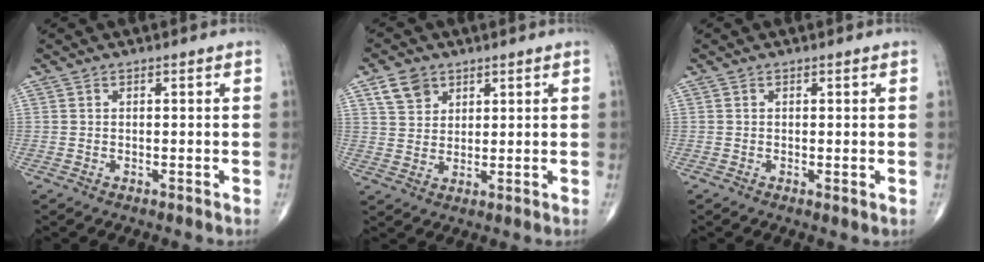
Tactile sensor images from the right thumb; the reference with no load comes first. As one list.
[{"total": 5.6, "force": [3.1, 4.1, 2.2], "torque": [-0.024, -0.012, 0.062]}, {"total": 0.7, "force": [0.0, 0.2, 0.7], "torque": [-0.012, -0.004, -0.004]}]